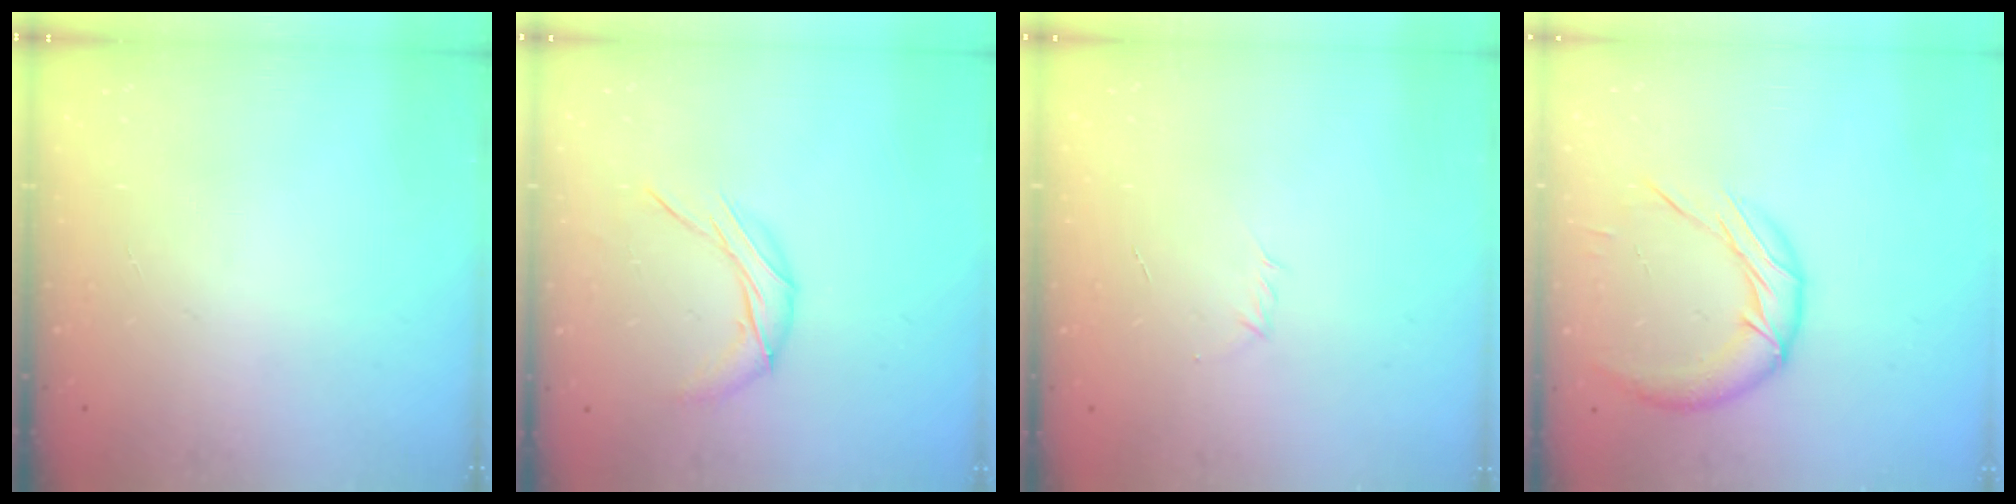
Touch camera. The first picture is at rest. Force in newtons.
{"total": 7.8, "press": 7.8, "slide": 0.1}
{"total": 2.9, "press": 2.8, "slide": 0.8}
{"total": 13.1, "press": 13.0, "slide": 1.0}